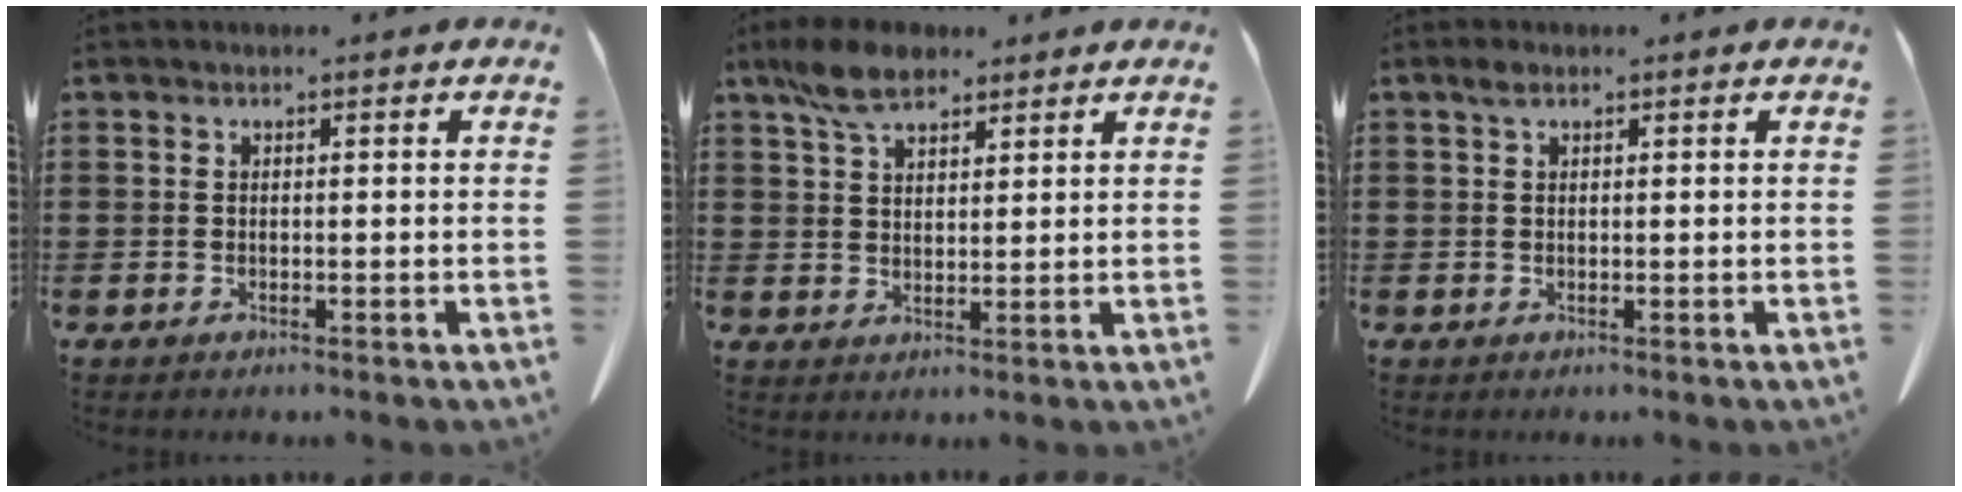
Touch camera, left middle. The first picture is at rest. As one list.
[{"total": 7.2, "force": [5.1, 3.2, 4.0], "torque": [-0.094, 0.001, 0.097]}, {"total": 1.3, "force": [0.7, 0.8, 0.8], "torque": [-0.020, 0.003, 0.014]}]